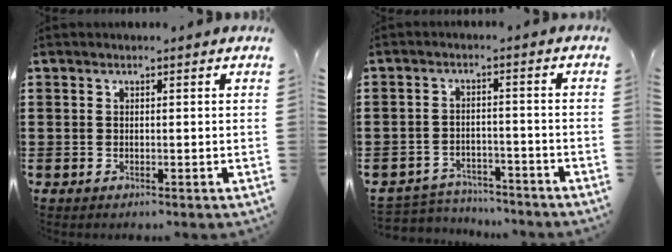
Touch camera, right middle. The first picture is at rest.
{"total": 3.6, "force": [-3.6, 0.6, 0.0], "torque": [-0.008, 0.003, -0.077]}